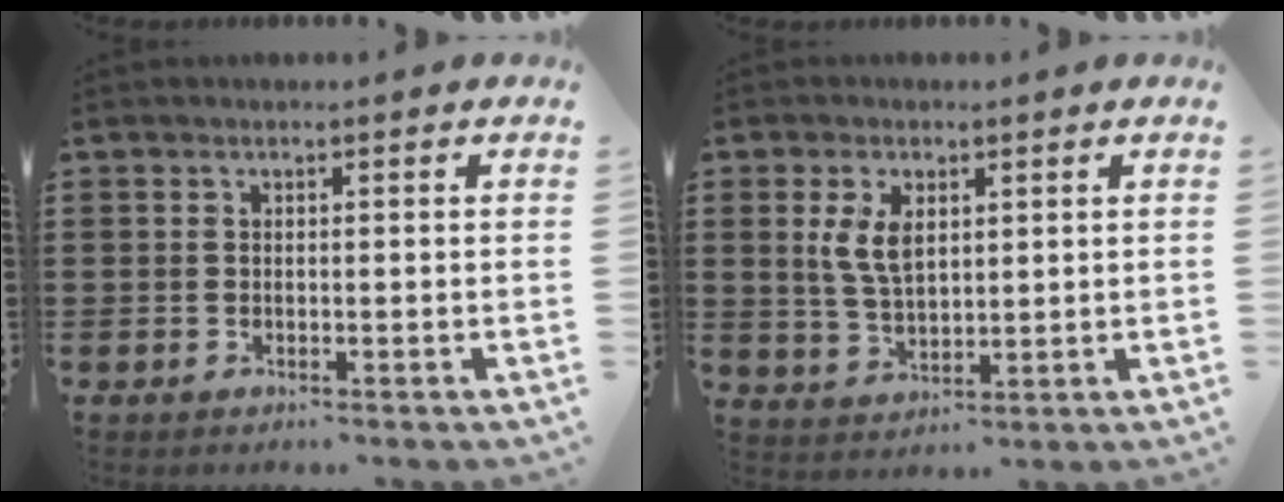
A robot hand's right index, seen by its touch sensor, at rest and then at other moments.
{"total": 5.7, "force": [1.7, 3.0, 4.5], "torque": [-0.104, 0.005, 0.027]}